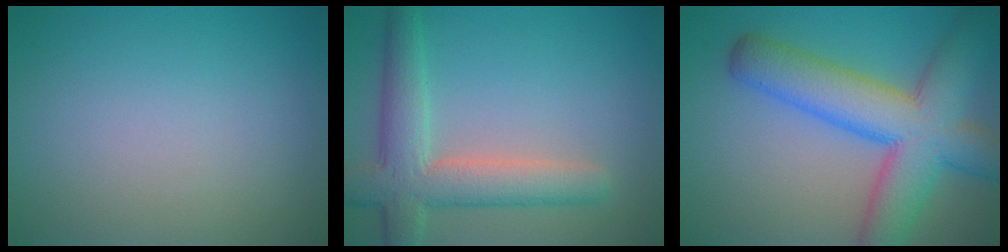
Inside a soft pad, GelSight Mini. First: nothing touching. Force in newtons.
{"total": 6.1, "press": 6.1, "slide": 0.7}
{"total": 9.9, "press": 9.9, "slide": 0.4}